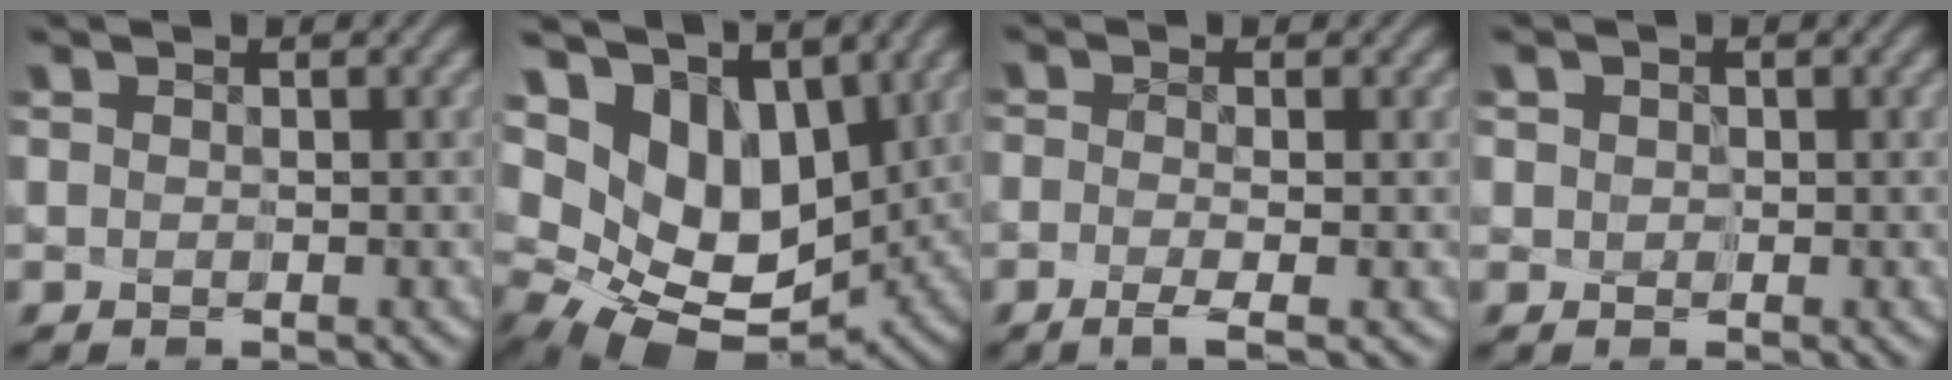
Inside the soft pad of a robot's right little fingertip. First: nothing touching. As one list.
[{"total": 11.5, "force": [3.7, 8.0, 7.4], "torque": [-0.159, 0.001, 0.083]}, {"total": 2.3, "force": [-1.7, -0.7, 1.4], "torque": [-0.026, -0.025, -0.018]}, {"total": 0.8, "force": [0.1, 0.7, 0.4], "torque": [-0.010, 0.002, -0.001]}]